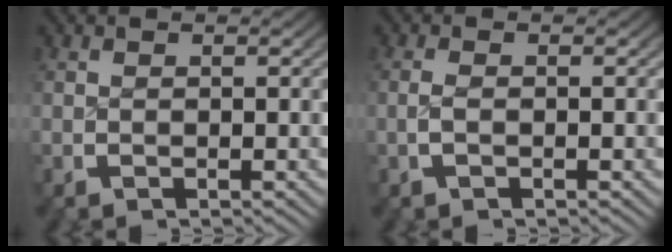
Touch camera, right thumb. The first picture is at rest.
{"total": 0.9, "force": [-0.3, 0.3, 0.7], "torque": [-0.025, -0.006, -0.005]}